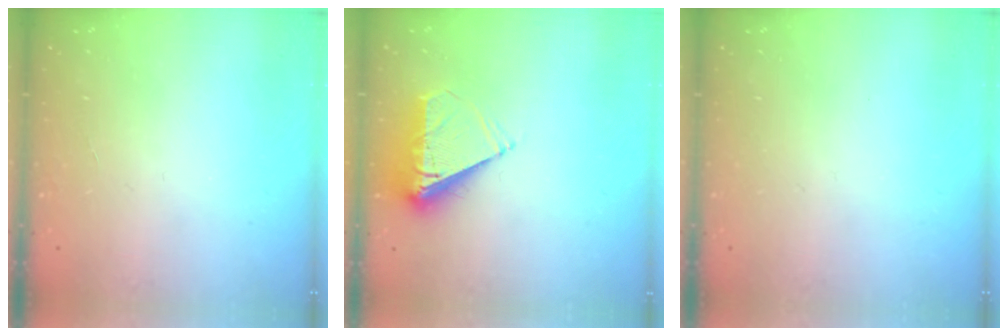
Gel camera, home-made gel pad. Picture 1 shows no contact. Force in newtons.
{"total": 8.6, "press": 8.6, "slide": 0.3}
{"total": 0.0}